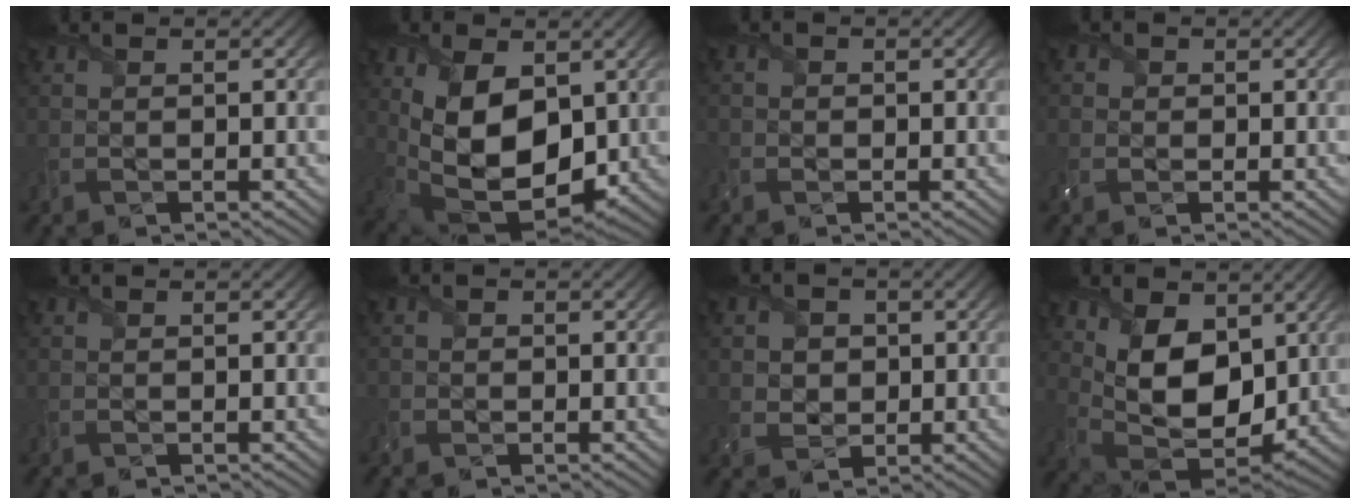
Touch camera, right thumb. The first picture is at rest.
{"total": 13.2, "force": [1.7, 8.0, 10.3], "torque": [-0.211, -0.019, 0.037]}
{"total": 1.5, "force": [-0.8, 1.2, 0.2], "torque": [-0.002, -0.002, -0.016]}
{"total": 1.8, "force": [-0.1, 1.8, 0.5], "torque": [-0.015, 0.003, -0.006]}
{"total": 0.0}
{"total": 1.0, "force": [-0.5, 0.9, 0.1], "torque": [0.001, -0.006, -0.009]}
{"total": 3.8, "force": [0.7, 3.4, 1.4], "torque": [-0.047, -0.003, 0.002]}
{"total": 11.6, "force": [3.7, 6.9, 8.5], "torque": [-0.186, -0.014, 0.069]}